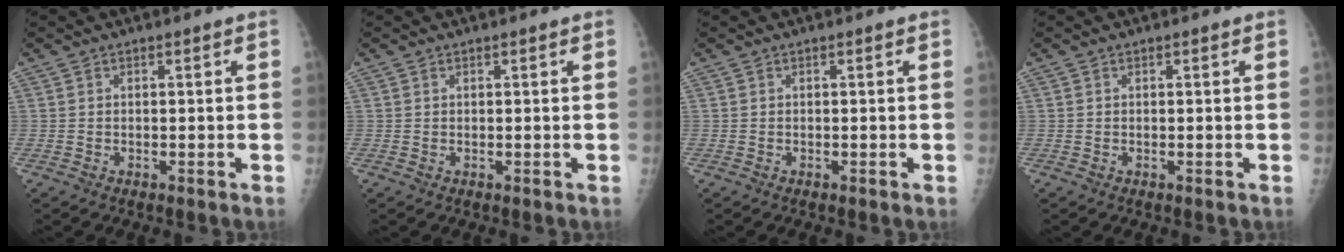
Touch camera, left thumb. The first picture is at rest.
{"total": 0.0}
{"total": 0.0}
{"total": 0.0}